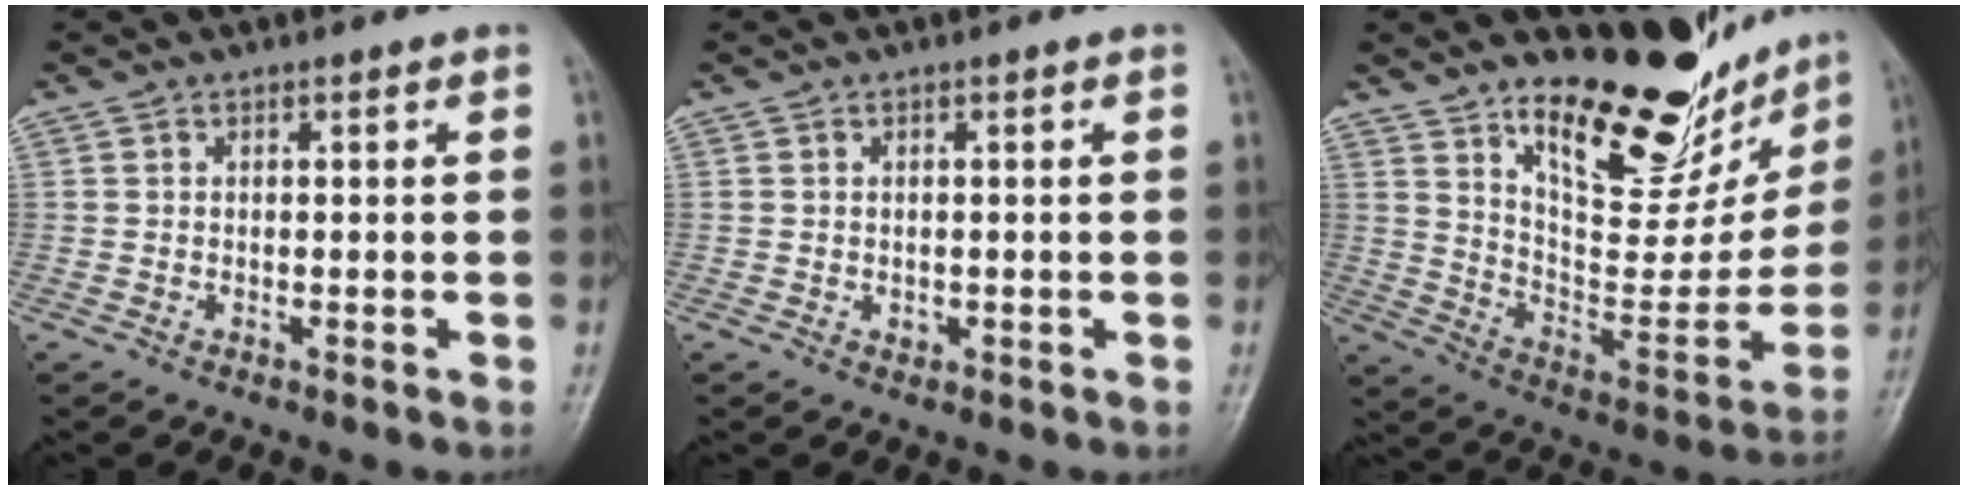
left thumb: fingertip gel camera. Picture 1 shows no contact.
{"total": 1.0, "force": [0.0, 0.8, 0.5], "torque": [-0.007, -0.001, 0.003]}
{"total": 22.4, "force": [17.2, 8.5, 11.7], "torque": [-0.111, -0.118, 0.269]}